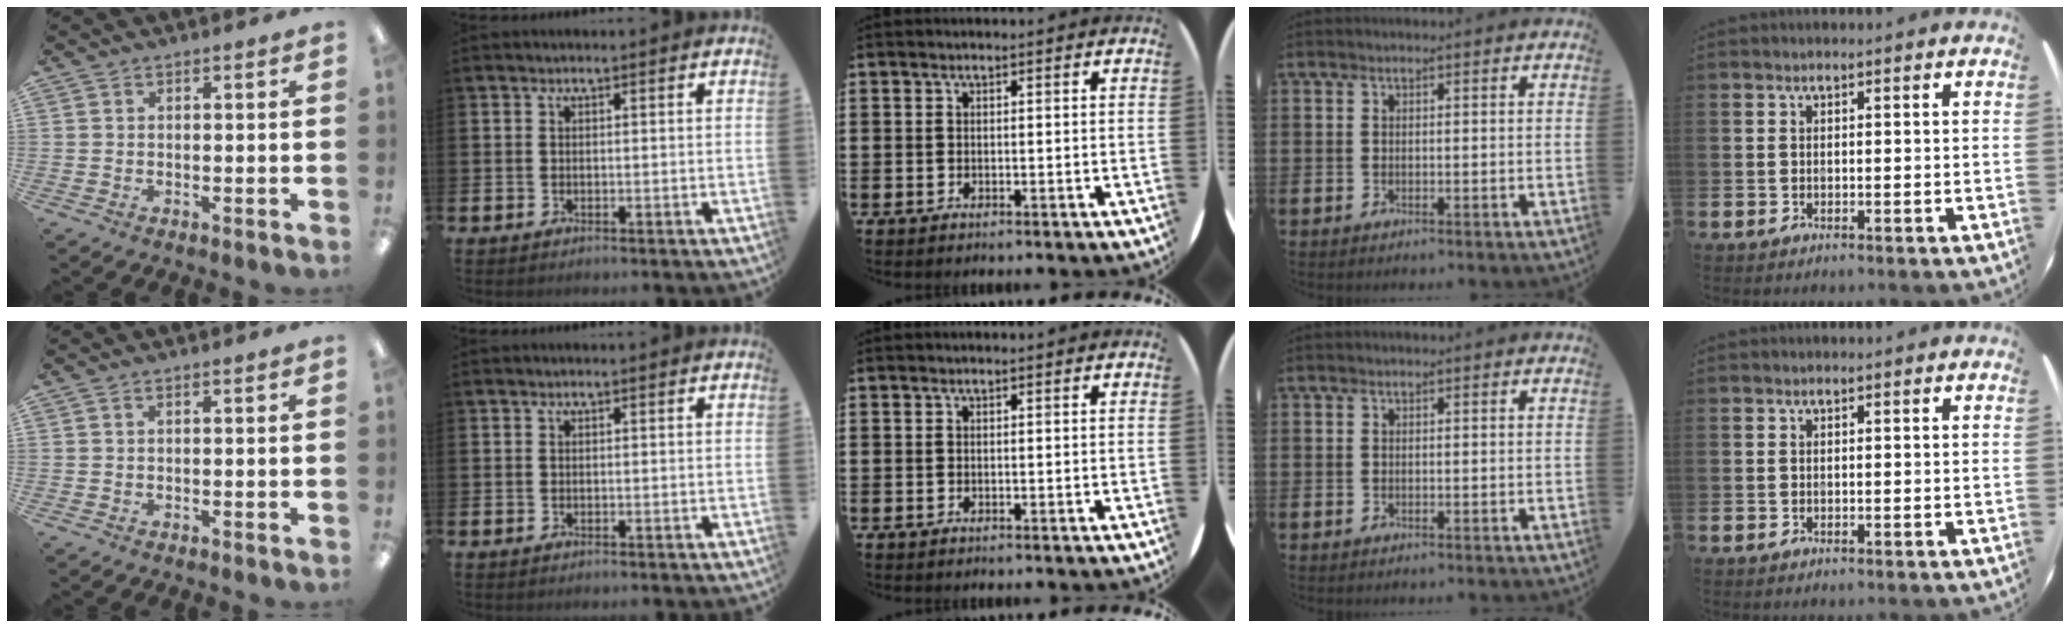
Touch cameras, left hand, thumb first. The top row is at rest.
{}